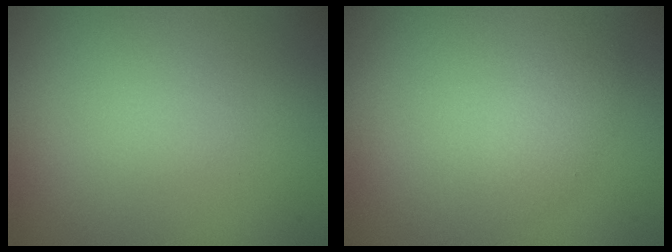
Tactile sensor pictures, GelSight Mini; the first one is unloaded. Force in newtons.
{"total": 1.6, "press": 1.6, "slide": 0.1}